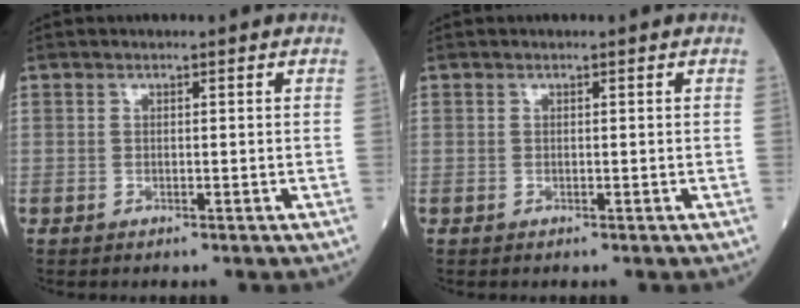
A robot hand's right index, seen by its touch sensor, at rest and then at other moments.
{"total": 0.0}